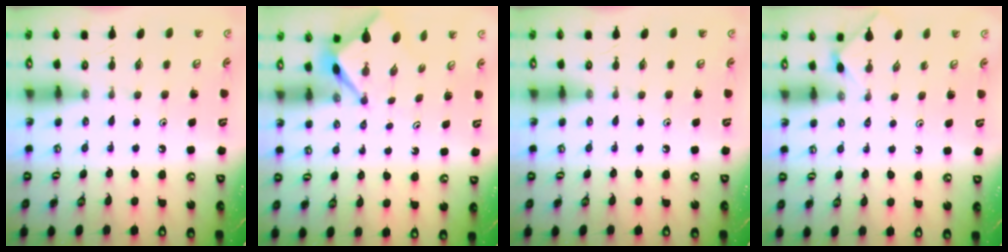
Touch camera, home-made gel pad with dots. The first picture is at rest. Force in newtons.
{"total": 2.9, "press": 2.9, "slide": 0.2}
{"total": 0.0}
{"total": 1.8, "press": 1.7, "slide": 0.4}